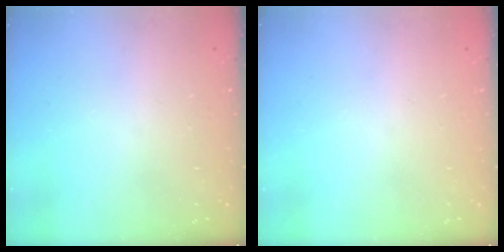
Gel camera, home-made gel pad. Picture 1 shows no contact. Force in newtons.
{"total": 0.0}